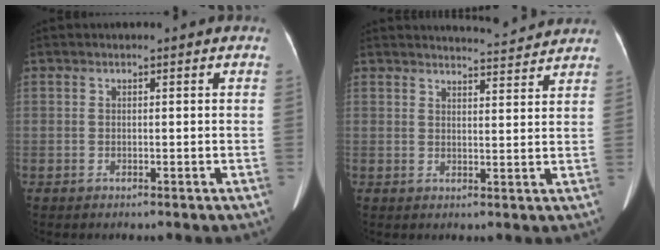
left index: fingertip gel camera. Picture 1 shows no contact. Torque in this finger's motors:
{"motor_torque": [0.64, -1.00, -0.03, 0.00]}